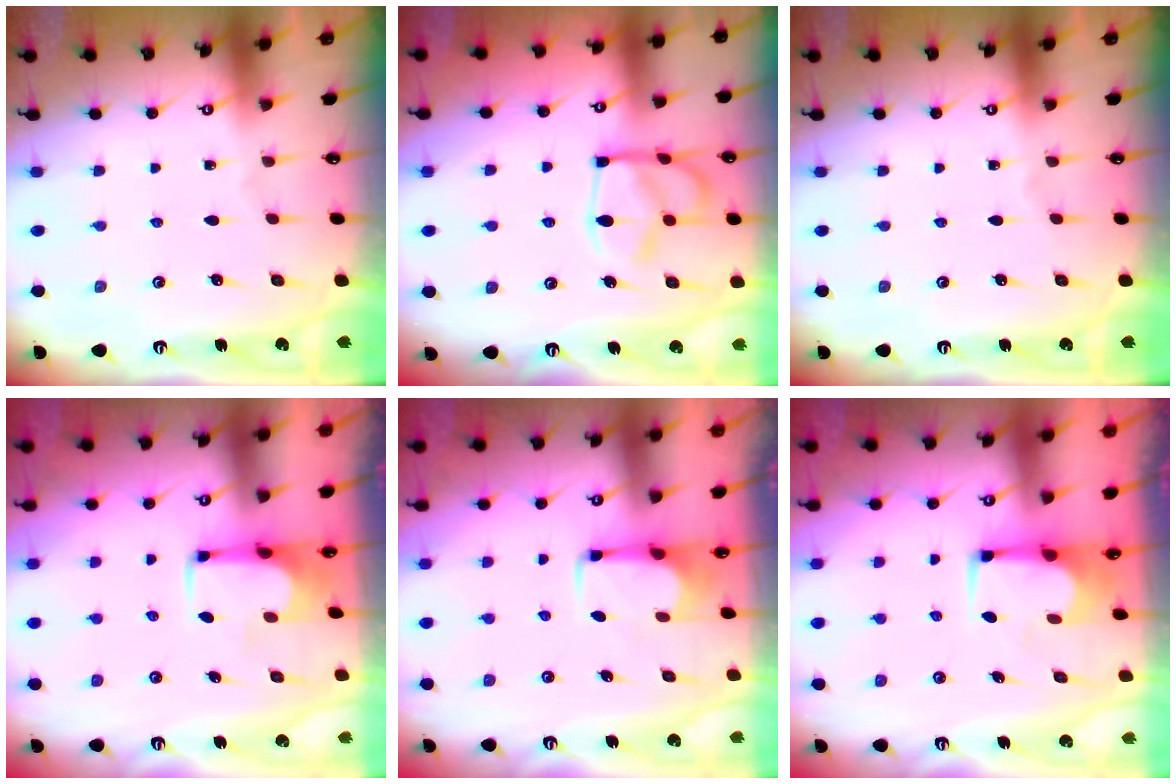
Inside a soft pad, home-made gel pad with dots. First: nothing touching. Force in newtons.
{"total": 15.1, "press": 15.0, "slide": 1.5}
{"total": 0.0}
{"total": 1.3, "press": 1.2, "slide": 0.5}
{"total": 2.8, "press": 2.8, "slide": 0.5}
{"total": 1.7, "press": 1.7, "slide": 0.3}